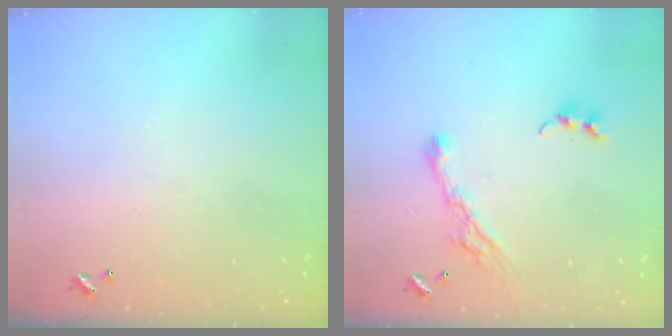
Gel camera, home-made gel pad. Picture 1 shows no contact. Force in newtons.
{"total": 7.6, "press": 7.5, "slide": 1.1}